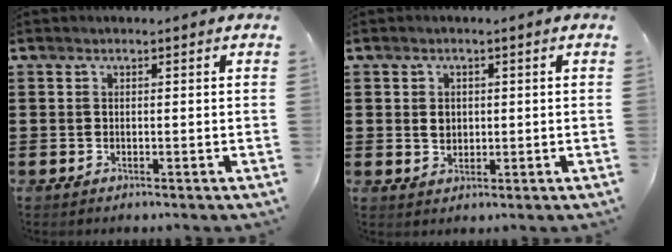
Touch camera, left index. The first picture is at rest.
{"total": 2.1, "force": [0.4, 1.7, 1.2], "torque": [-0.021, 0.006, 0.005]}